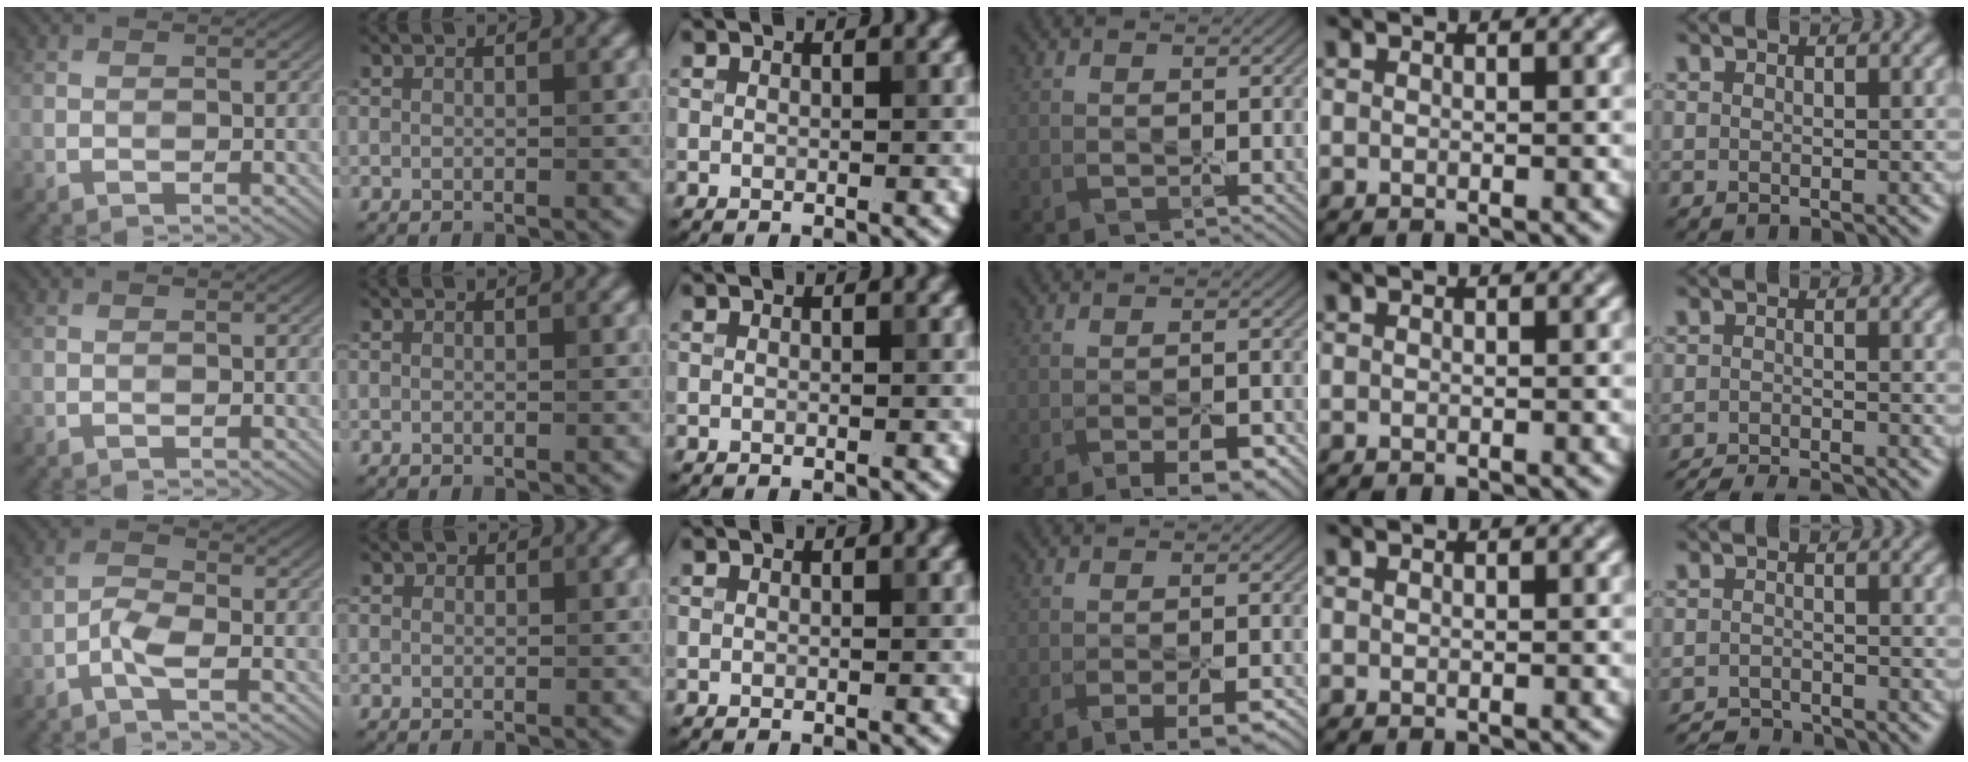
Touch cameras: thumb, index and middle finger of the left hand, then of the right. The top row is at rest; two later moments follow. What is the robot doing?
{"motion": "peel", "object": "small bumper sticker"}